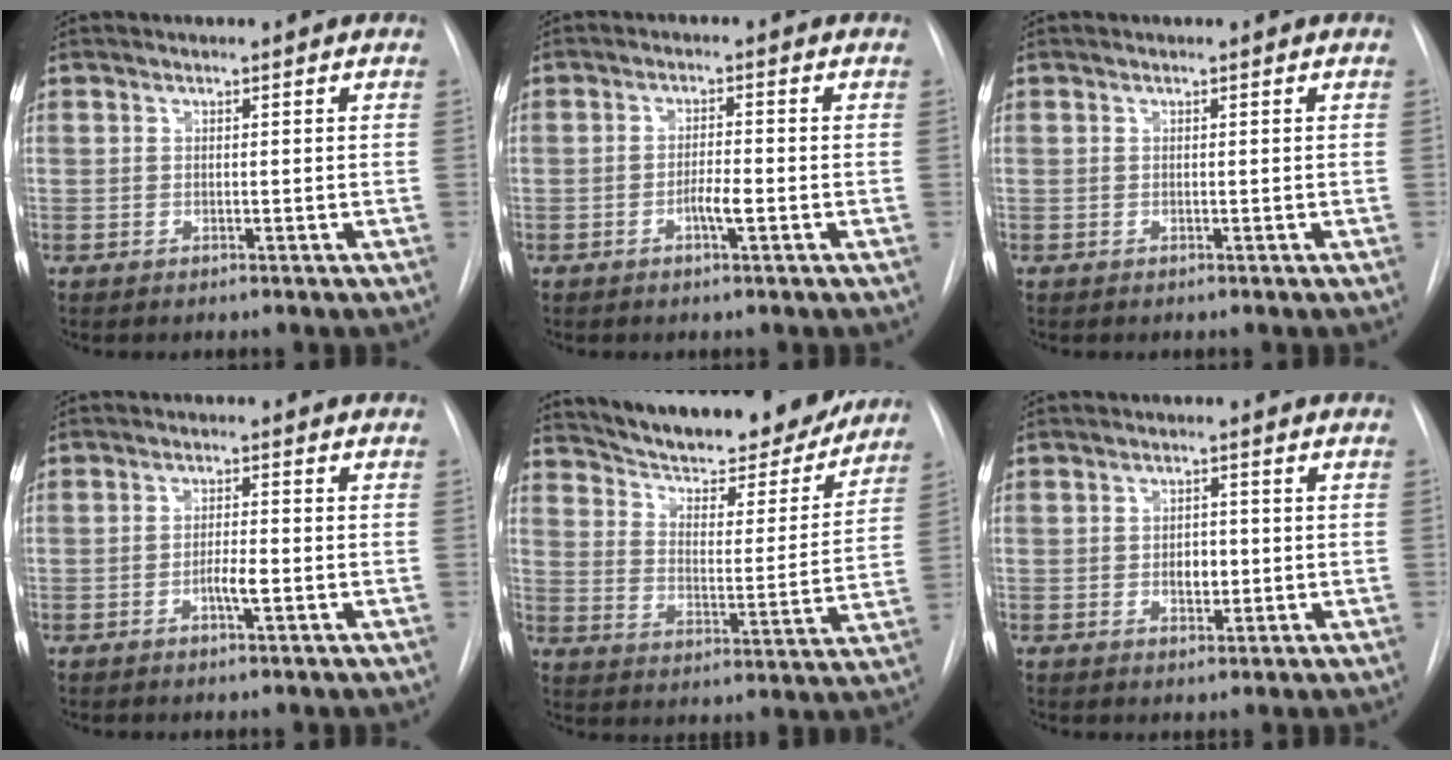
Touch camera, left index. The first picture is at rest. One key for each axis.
{"total": 3.2, "fx": -2.3, "fy": 0.2, "fz": 2.3, "tx": -0.040, "ty": -0.004, "tz": -0.037}
{"total": 0.0}
{"total": 3.1, "fx": -2.1, "fy": 0.2, "fz": 2.2, "tx": -0.038, "ty": -0.004, "tz": -0.034}
{"total": 22.4, "fx": 19.8, "fy": 5.2, "fz": 8.9, "tx": -0.140, "ty": -0.024, "tz": 0.272}
{"total": 2.9, "fx": -1.4, "fy": 1.7, "fz": 1.9, "tx": -0.025, "ty": -0.004, "tz": -0.017}